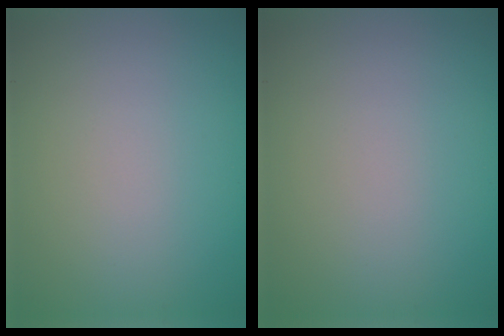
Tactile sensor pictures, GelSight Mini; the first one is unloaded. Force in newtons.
{"total": 0.0}